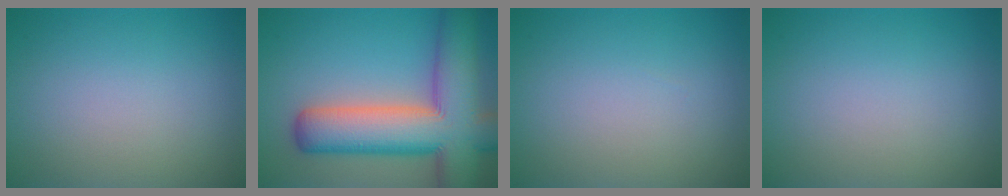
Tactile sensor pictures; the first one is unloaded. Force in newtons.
{"total": 12.8, "press": 12.8, "slide": 0.8}
{"total": 0.0}
{"total": 0.0}